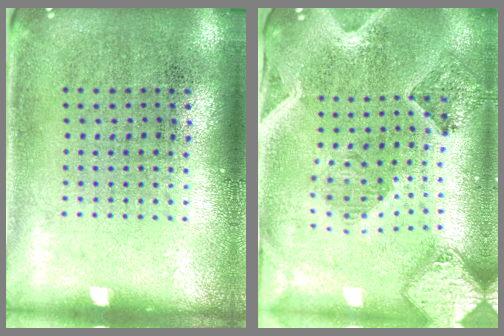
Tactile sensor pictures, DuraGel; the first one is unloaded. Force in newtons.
{"total": 1.8, "press": 1.7, "slide": 0.5}